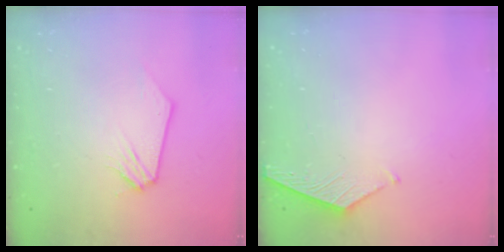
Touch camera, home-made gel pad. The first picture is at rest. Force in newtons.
{"total": 6.3, "press": 6.2, "slide": 0.6}